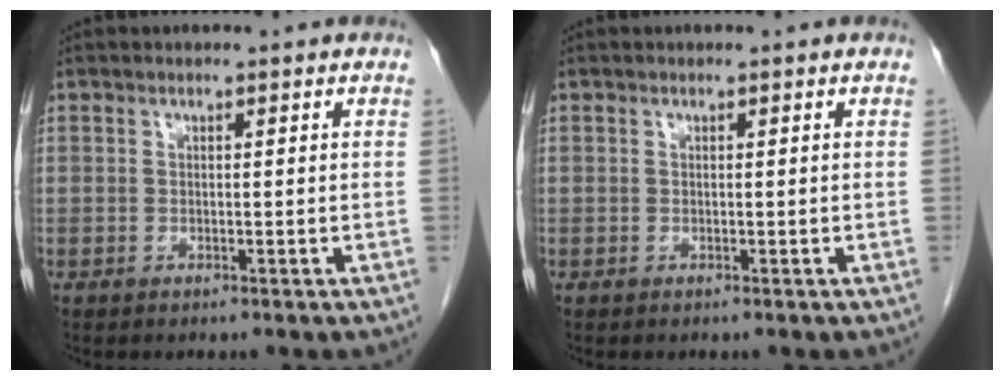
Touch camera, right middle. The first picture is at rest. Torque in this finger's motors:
{"motor_torque": [-0.01, -0.01, 0.00, 0.00]}